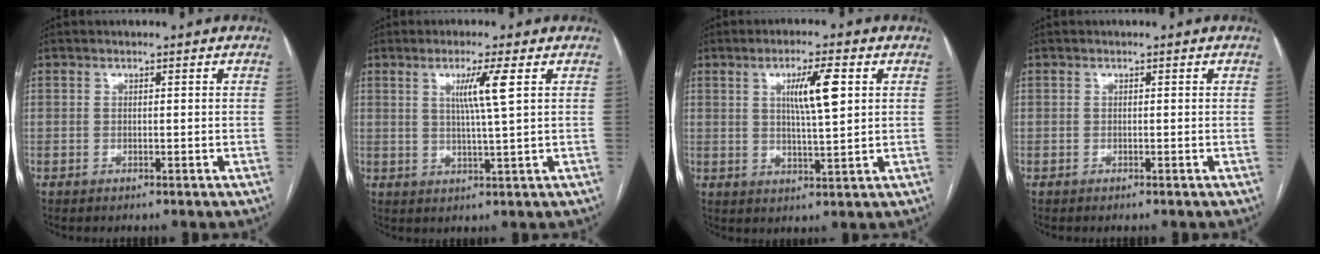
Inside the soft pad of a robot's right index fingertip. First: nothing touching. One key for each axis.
{"total": 5.2, "fx": 1.7, "fy": -1.0, "fz": 4.8, "tx": -0.089, "ty": -0.005, "tz": 0.032}
{"total": 7.0, "fx": 2.1, "fy": 0.6, "fz": 6.6, "tx": -0.117, "ty": 0.003, "tz": 0.036}
{"total": 0.0}